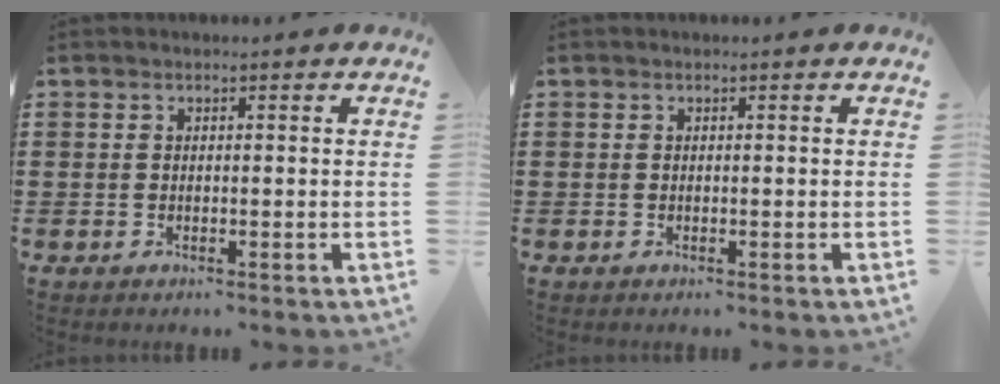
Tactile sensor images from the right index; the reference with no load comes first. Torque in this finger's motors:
{"motor_torque": [0.00, 0.00, 0.00, -0.01]}